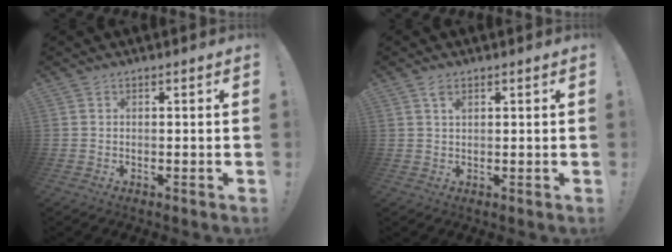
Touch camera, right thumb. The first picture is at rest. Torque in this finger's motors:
{"motor_torque": [-0.08, -0.04, 0.39, -0.04, 0.00]}